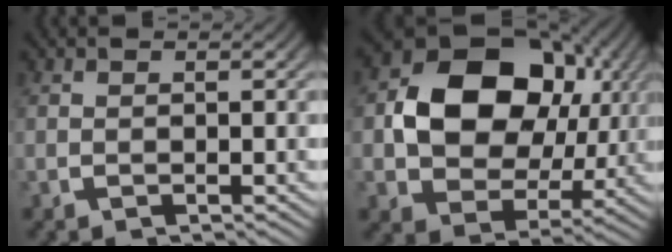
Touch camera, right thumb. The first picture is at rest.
{"total": 14.2, "force": [1.9, 9.9, 10.0], "torque": [-0.198, -0.027, 0.038]}